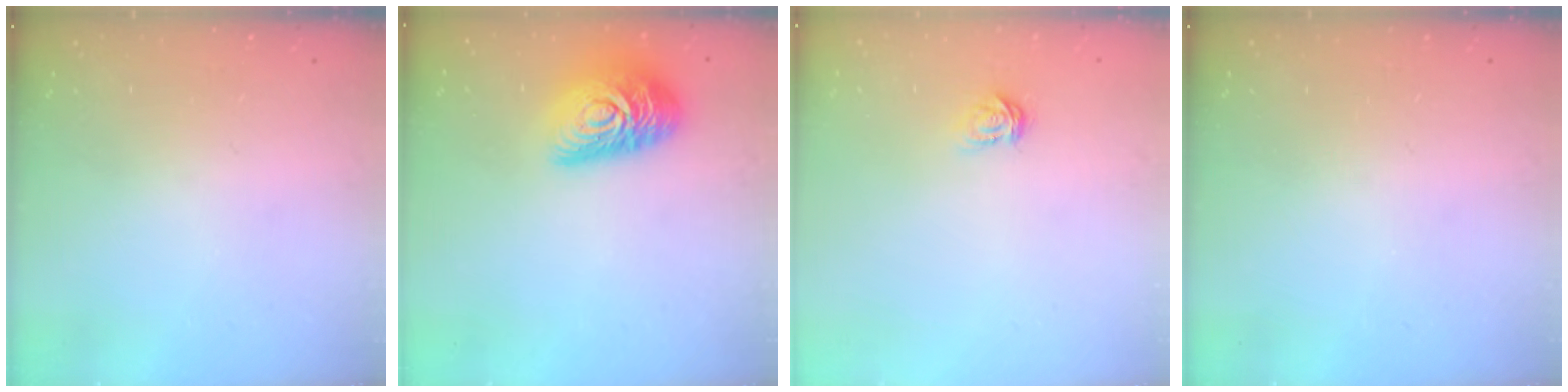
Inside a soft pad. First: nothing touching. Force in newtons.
{"total": 15.5, "press": 15.5, "slide": 0.9}
{"total": 3.4, "press": 3.4, "slide": 0.4}
{"total": 0.0}